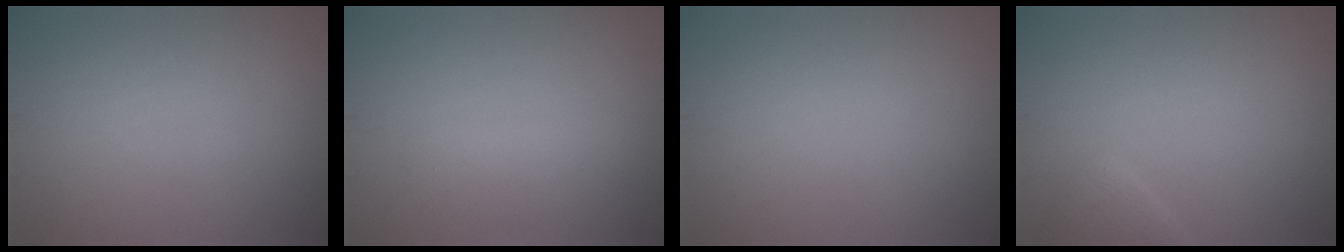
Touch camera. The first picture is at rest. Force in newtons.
{"total": 2.2, "press": 2.2, "slide": 0.1}
{"total": 0.0}
{"total": 1.4, "press": 1.4, "slide": 0.1}